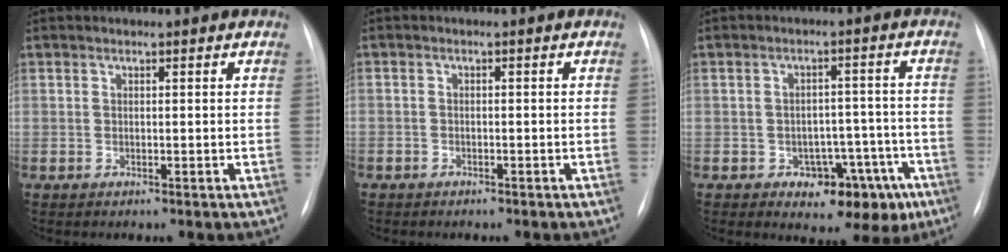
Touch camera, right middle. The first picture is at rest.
{"total": 1.7, "force": [-1.2, 1.0, 0.4], "torque": [-0.012, 0.003, -0.014]}
{"total": 9.7, "force": [-5.0, 5.7, 6.1], "torque": [-0.055, 0.031, -0.054]}